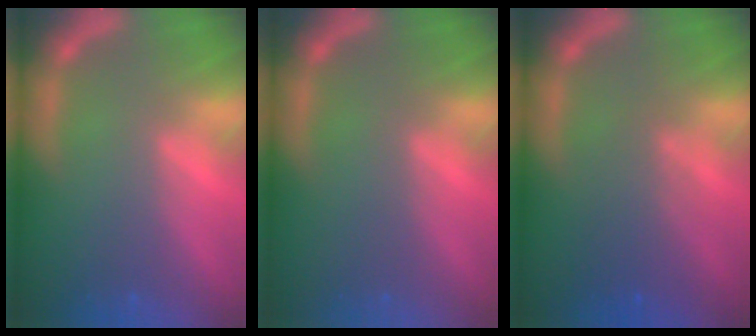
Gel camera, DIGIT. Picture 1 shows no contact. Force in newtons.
{"total": 0.0}
{"total": 3.5}